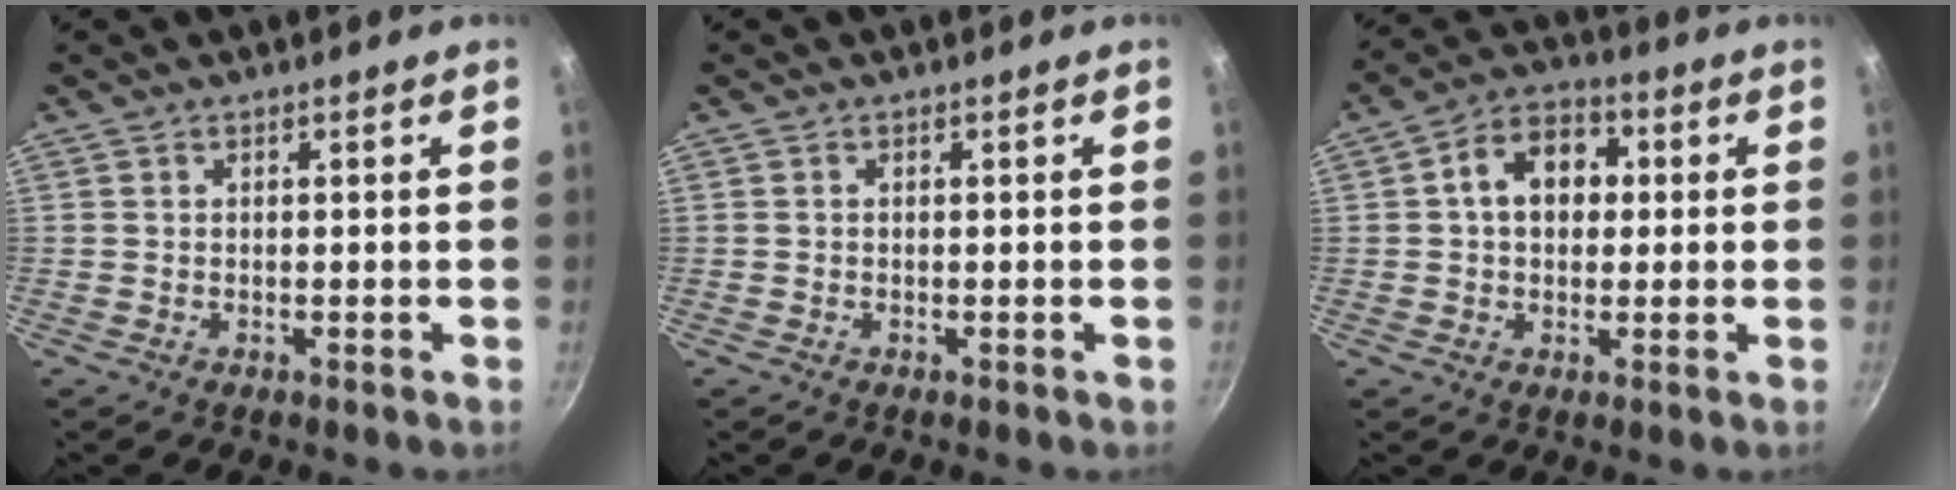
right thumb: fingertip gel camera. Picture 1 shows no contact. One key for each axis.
{"total": 0.0}
{"total": 9.9, "fx": 1.5, "fy": 7.3, "fz": 6.6, "tx": -0.067, "ty": 0.021, "tz": 0.008}